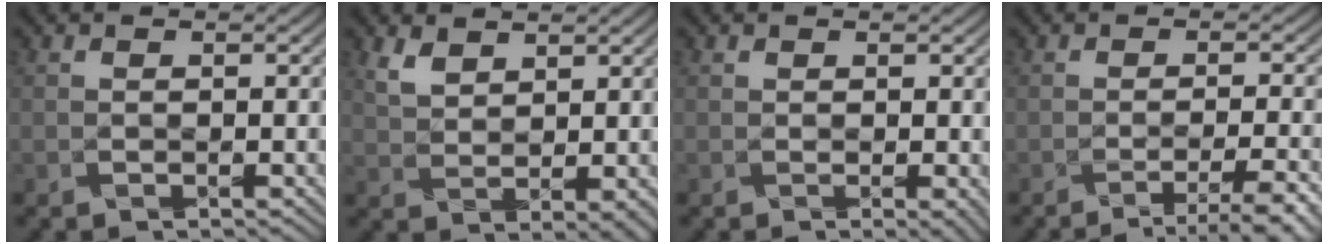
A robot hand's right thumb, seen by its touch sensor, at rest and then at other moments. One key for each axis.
{"total": 3.8, "fx": 2.5, "fy": 1.7, "fz": 2.4, "tx": -0.061, "ty": -0.001, "tz": 0.054}
{"total": 1.8, "fx": 0.3, "fy": 1.0, "fz": 1.5, "tx": -0.019, "ty": -0.003, "tz": 0.006}
{"total": 5.3, "fx": -3.6, "fy": 0.3, "fz": 3.9, "tx": -0.056, "ty": 0.006, "tz": -0.043}